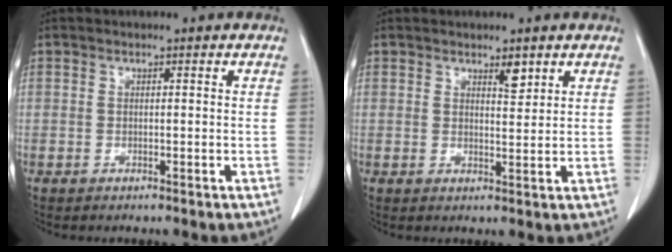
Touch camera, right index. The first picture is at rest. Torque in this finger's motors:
{"motor_torque": [-0.04, 0.10, 0.00, 0.02]}